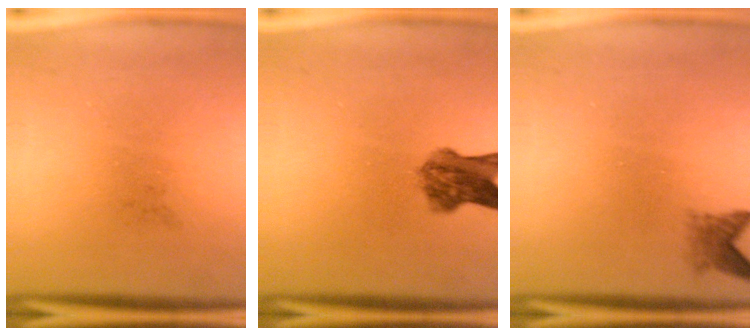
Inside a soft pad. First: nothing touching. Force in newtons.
{"total": 5.9}
{"total": 2.2}